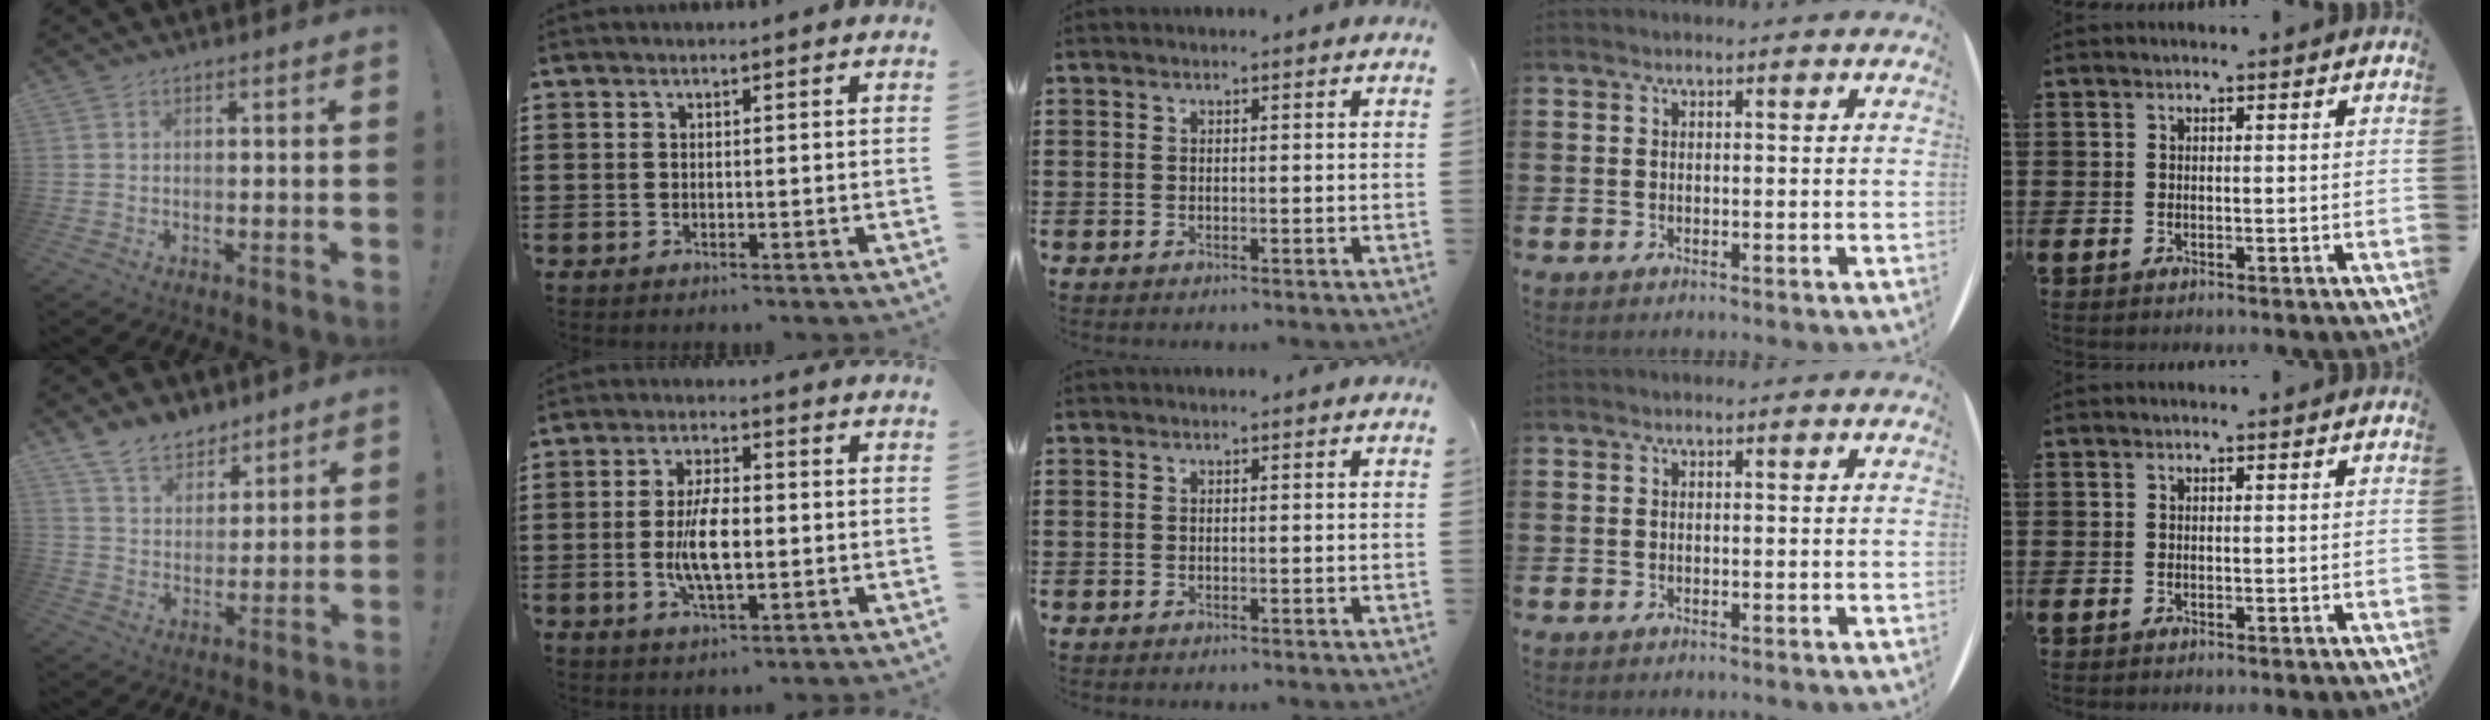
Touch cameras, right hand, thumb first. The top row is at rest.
{"thumb": {"total": 10.4, "force": [8.3, 5.6, 2.8], "torque": [-0.054, -0.059, 0.163]}, "index": {"total": 7.7, "force": [-0.8, 3.0, 7.0], "torque": [-0.151, -0.005, -0.020]}}